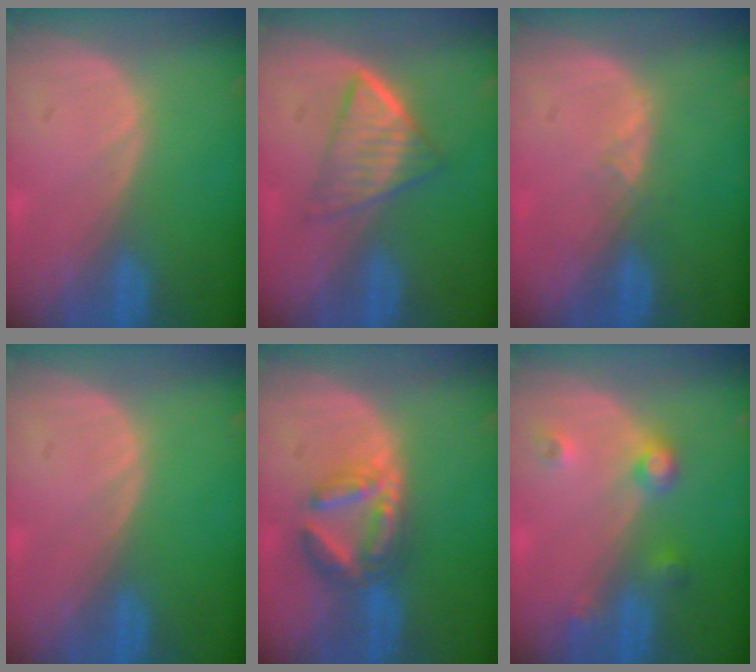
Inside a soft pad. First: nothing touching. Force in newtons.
{"total": 6.4, "press": 5.5, "slide": 3.4}
{"total": 1.4, "press": 1.2, "slide": 0.8}
{"total": 0.0}
{"total": 6.9, "press": 6.0, "slide": 3.3}
{"total": 3.7, "press": 3.4, "slide": 1.3}